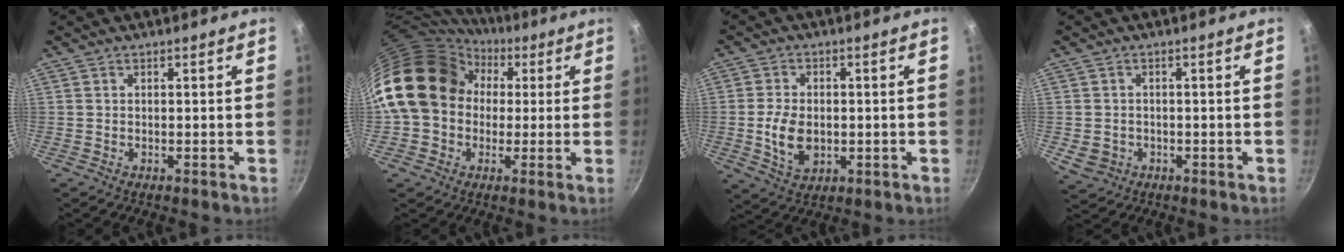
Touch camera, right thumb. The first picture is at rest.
{"total": 18.2, "force": [2.4, 14.9, 10.1], "torque": [-0.154, 0.043, 0.034]}
{"total": 9.1, "force": [-1.1, 6.1, 6.7], "torque": [-0.120, 0.004, -0.017]}
{"total": 4.0, "force": [-0.9, 3.4, 1.9], "torque": [-0.031, 0.008, -0.006]}